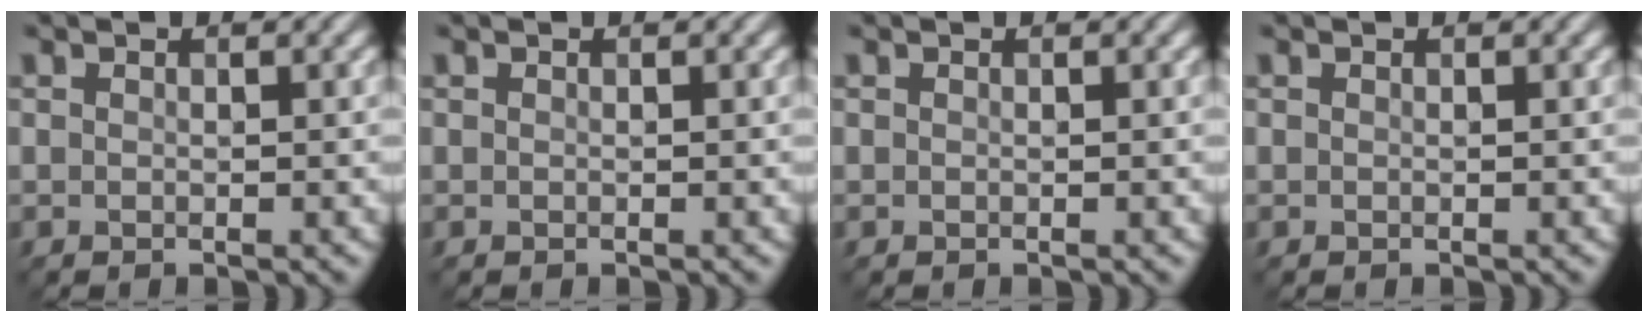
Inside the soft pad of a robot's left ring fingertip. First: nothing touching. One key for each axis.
{"total": 0.0}
{"total": 0.0}
{"total": 0.0}